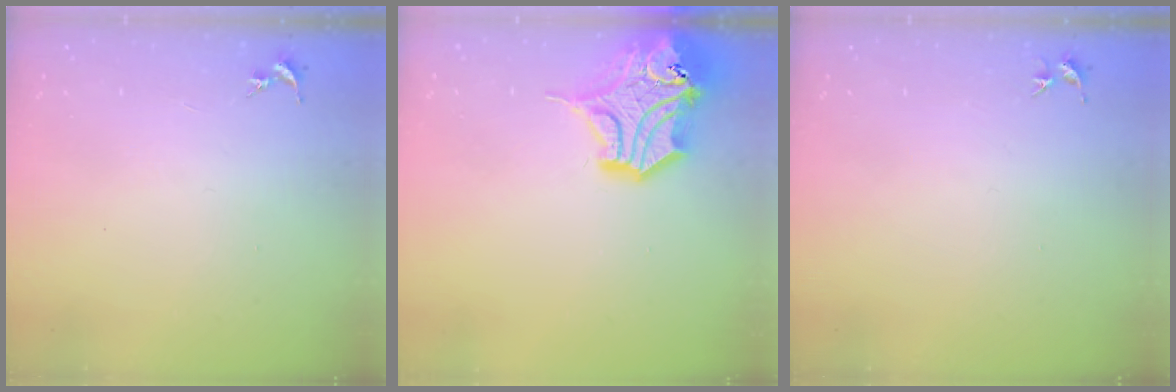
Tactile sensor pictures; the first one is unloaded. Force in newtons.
{"total": 17.2, "press": 17.0, "slide": 2.4}
{"total": 3.3, "press": 3.3, "slide": 0.4}